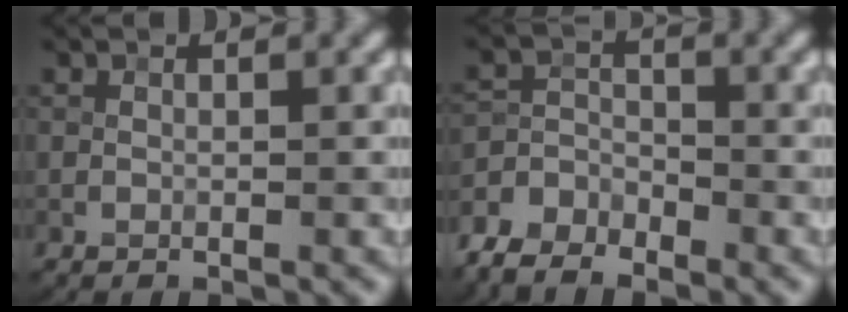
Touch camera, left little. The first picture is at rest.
{"total": 4.1, "force": [-3.5, 1.7, 1.1], "torque": [-0.017, -0.009, -0.074]}